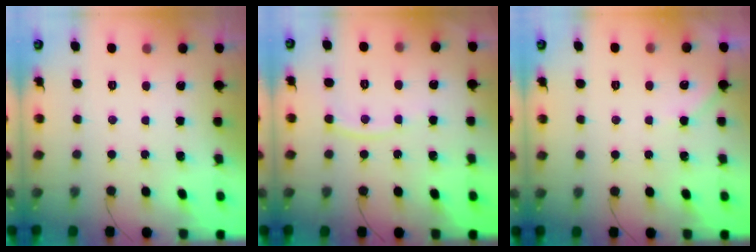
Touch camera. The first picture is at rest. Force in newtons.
{"total": 5.9, "press": 5.9, "slide": 0.7}
{"total": 2.7, "press": 2.6, "slide": 0.5}